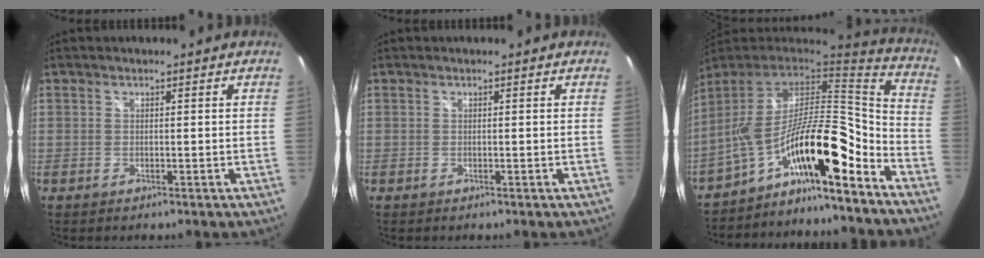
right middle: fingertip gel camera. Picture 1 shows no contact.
{"total": 0.0}
{"total": 18.4, "force": [-9.0, 4.6, 15.3], "torque": [-0.241, -0.022, -0.164]}